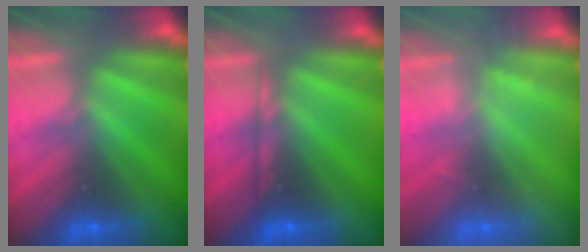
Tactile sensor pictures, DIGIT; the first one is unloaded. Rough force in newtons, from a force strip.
{"total": 2.1}
{"total": 2.3}